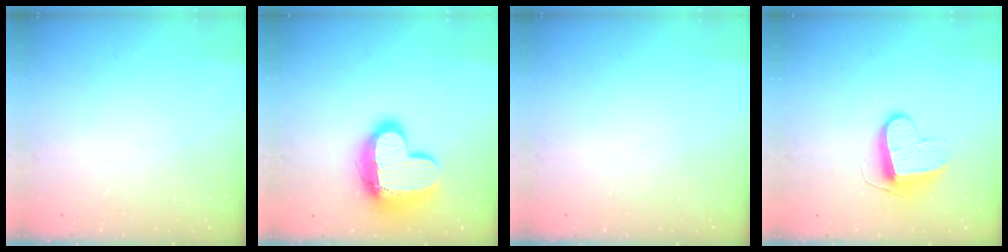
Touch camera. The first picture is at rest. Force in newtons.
{"total": 17.4, "press": 17.3, "slide": 1.3}
{"total": 0.0}
{"total": 9.7, "press": 9.7, "slide": 0.2}